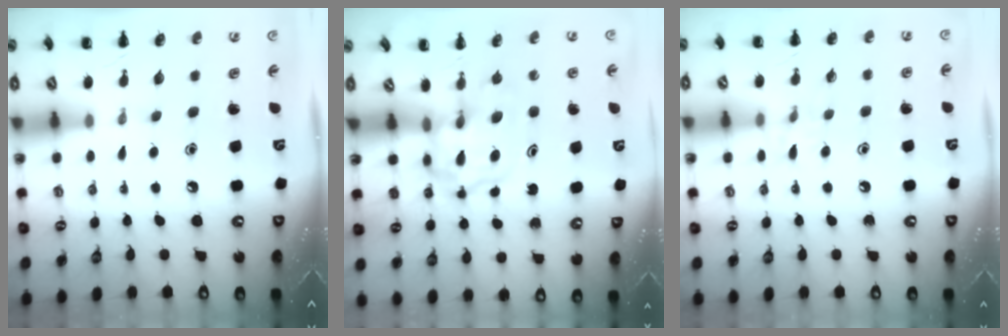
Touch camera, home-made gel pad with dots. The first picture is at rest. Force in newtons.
{"total": 3.6, "press": 3.6, "slide": 0.4}
{"total": 7.4, "press": 7.2, "slide": 1.7}